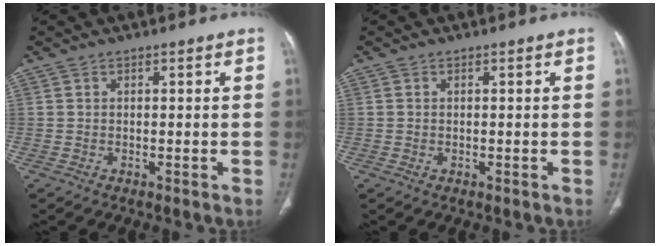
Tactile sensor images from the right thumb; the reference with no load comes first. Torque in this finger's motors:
{"motor_torque": [-0.43, -0.11, -0.41, 0.38, -0.05]}